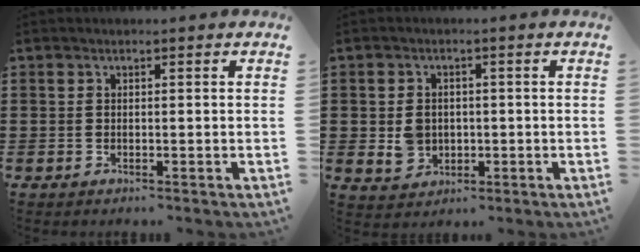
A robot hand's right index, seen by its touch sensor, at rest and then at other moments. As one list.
[{"total": 3.6, "force": [-0.3, 3.0, 1.9], "torque": [-0.043, 0.005, -0.005]}]